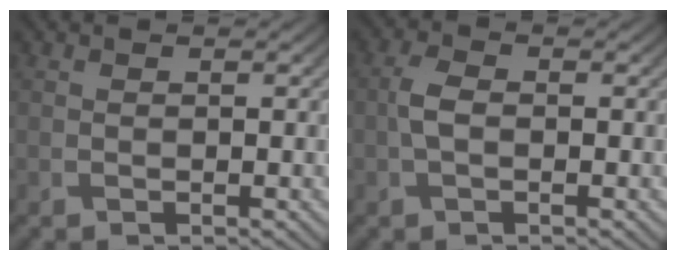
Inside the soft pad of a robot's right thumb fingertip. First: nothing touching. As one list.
[{"total": 2.8, "force": [-0.3, 1.7, 2.2], "torque": [-0.053, 0.005, -0.010]}]